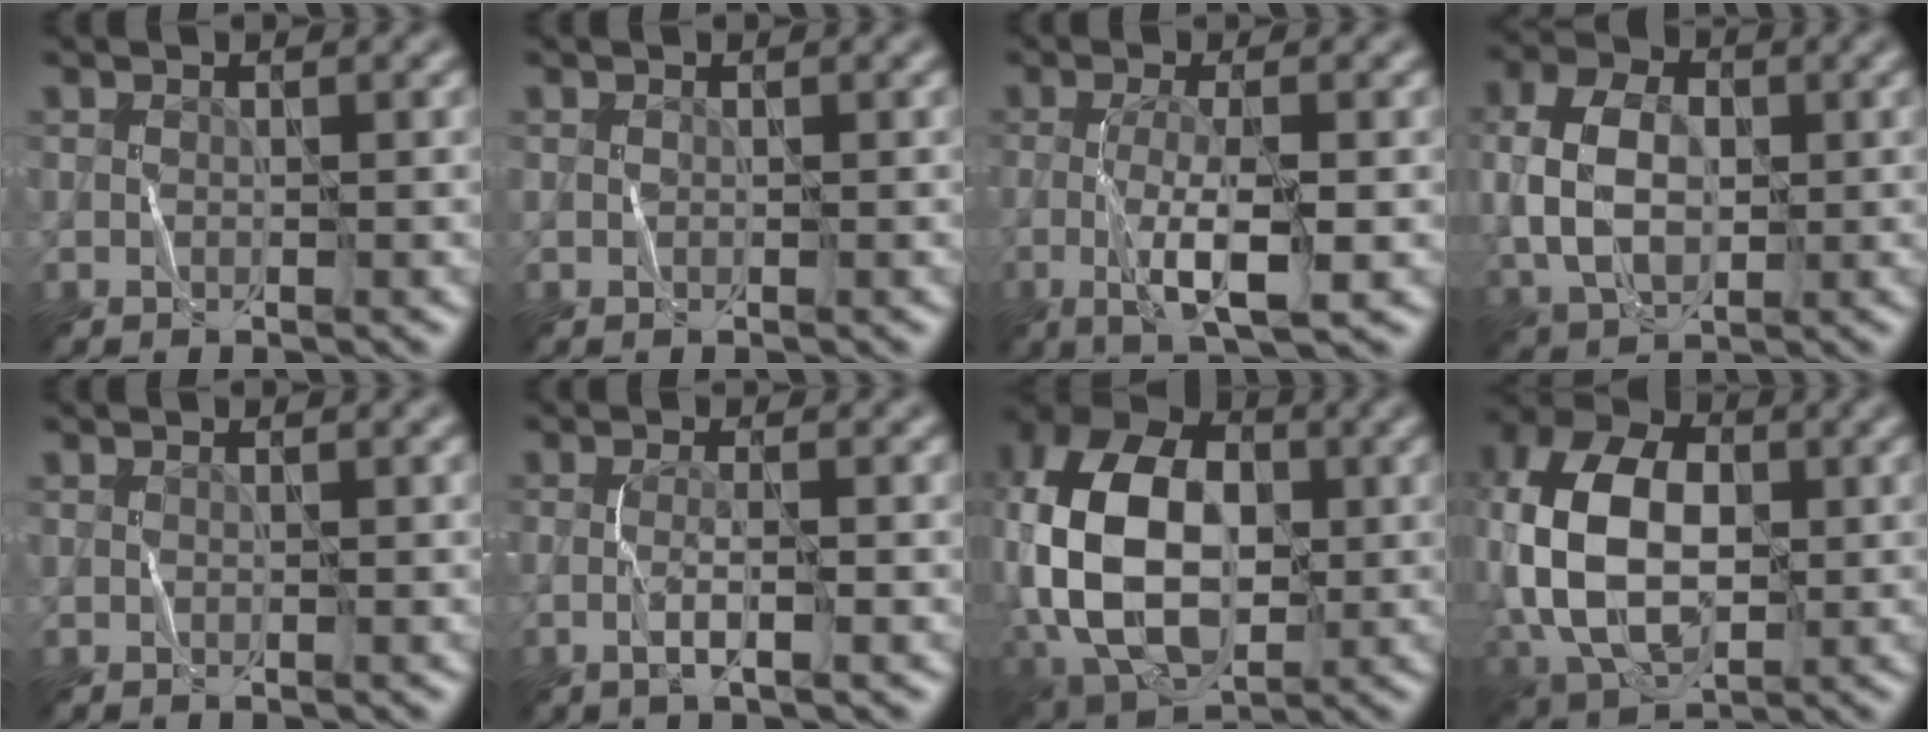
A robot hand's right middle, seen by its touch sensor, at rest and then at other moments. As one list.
[{"total": 0.0}, {"total": 5.2, "force": [-1.4, 1.0, 4.9], "torque": [-0.093, -0.002, -0.027]}, {"total": 6.5, "force": [0.2, 4.5, 4.7], "torque": [-0.110, 0.002, 0.008]}, {"total": 0.0}, {"total": 1.9, "force": [-0.6, 0.2, 1.8], "torque": [-0.034, 0.003, -0.017]}, {"total": 15.2, "force": [-0.4, 10.3, 11.2], "torque": [-0.239, 0.012, -0.015]}, {"total": 13.2, "force": [0.1, 8.9, 9.7], "torque": [-0.222, 0.001, 0.007]}]